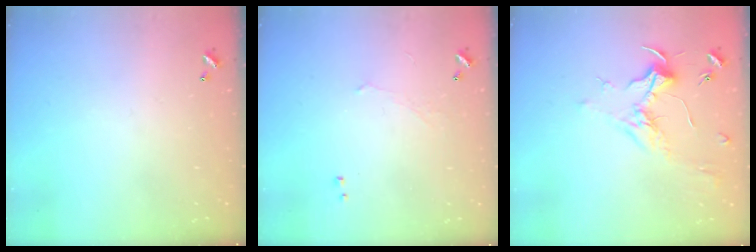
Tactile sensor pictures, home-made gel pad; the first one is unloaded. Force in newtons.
{"total": 0.6, "press": 0.4, "slide": 0.5}
{"total": 1.8, "press": 1.7, "slide": 0.6}